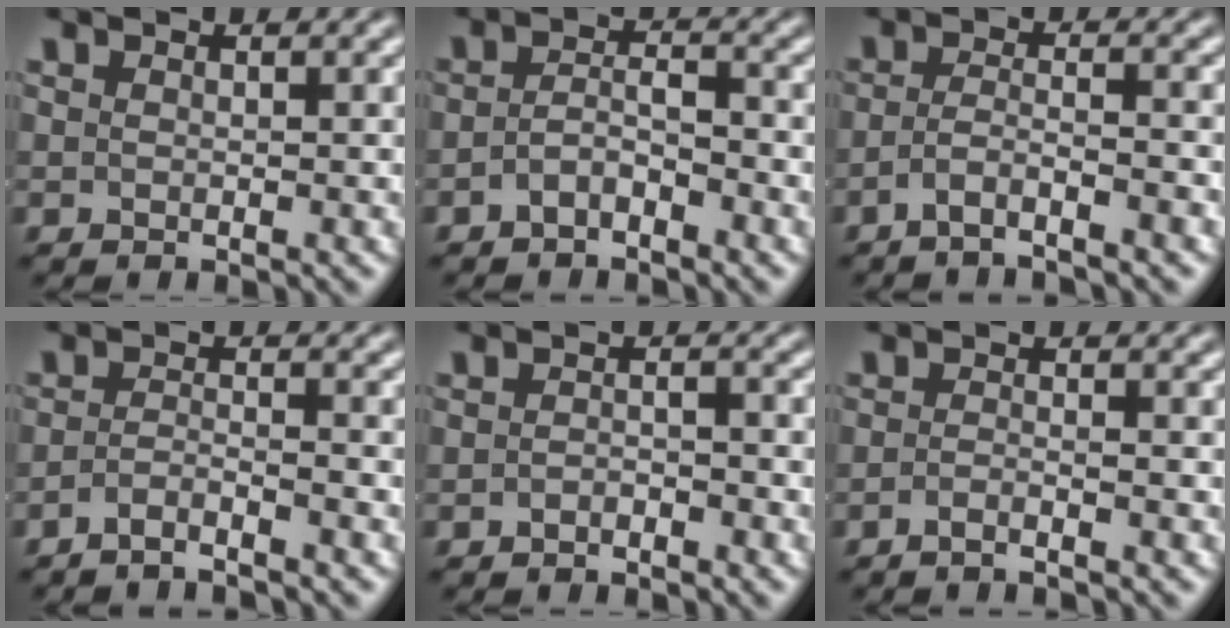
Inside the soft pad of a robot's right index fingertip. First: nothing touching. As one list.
[{"total": 2.7, "force": [-2.1, 0.9, 1.4], "torque": [-0.016, -0.009, -0.033]}, {"total": 3.1, "force": [-2.6, 0.0, 1.6], "torque": [-0.027, -0.012, -0.042]}, {"total": 2.6, "force": [-2.4, -0.5, 0.8], "torque": [-0.011, -0.008, -0.041]}, {"total": 1.3, "force": [-1.3, -0.1, 0.2], "torque": [0.006, -0.001, -0.025]}, {"total": 1.9, "force": [-1.6, -0.6, 0.7], "torque": [-0.011, -0.002, -0.030]}]